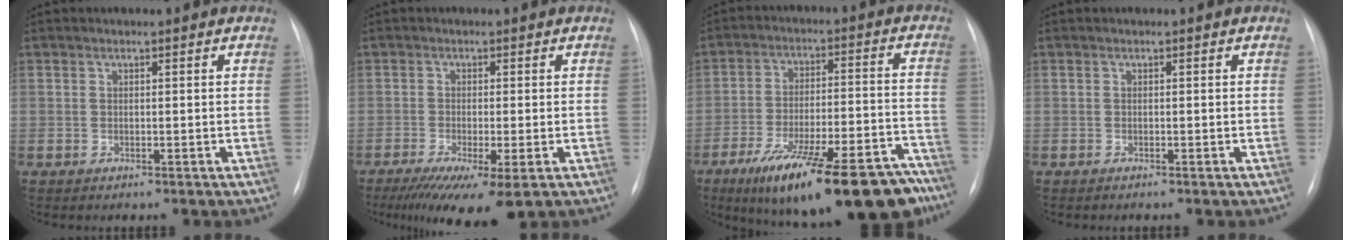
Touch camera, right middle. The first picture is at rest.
{"total": 9.5, "force": [-5.7, 1.4, 7.5], "torque": [-0.113, -0.025, -0.093]}
{"total": 24.0, "force": [-17.7, 5.0, 15.4], "torque": [-0.180, 0.012, -0.270]}
{"total": 0.0}